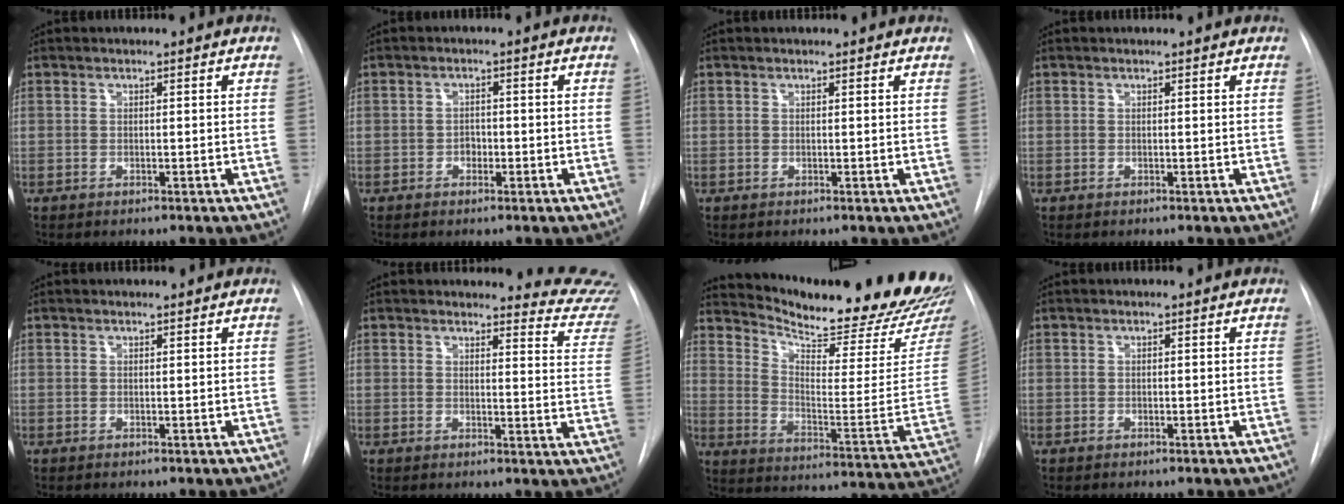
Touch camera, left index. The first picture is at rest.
{"total": 1.9, "force": [-1.3, 1.1, 0.8], "torque": [-0.007, -0.001, -0.020]}
{"total": 0.5, "force": [0.5, 0.1, 0.0], "torque": [-0.008, 0.002, 0.000]}
{"total": 0.0}
{"total": 0.0}
{"total": 10.2, "force": [10.2, 0.7, -0.1], "torque": [0.036, -0.111, 0.074]}
{"total": 23.8, "force": [22.2, 2.1, 8.2], "torque": [-0.132, -0.124, 0.288]}
{"total": 0.8, "force": [-0.8, 0.0, -0.1], "torque": [0.003, -0.006, -0.012]}